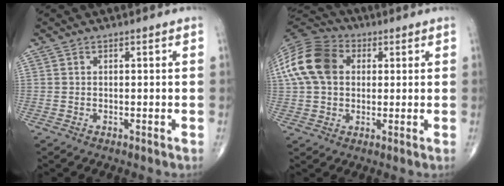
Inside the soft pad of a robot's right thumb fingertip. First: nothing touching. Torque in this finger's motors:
{"motor_torque": [-0.33, 0.92, 1.03, 0.07, 0.13]}